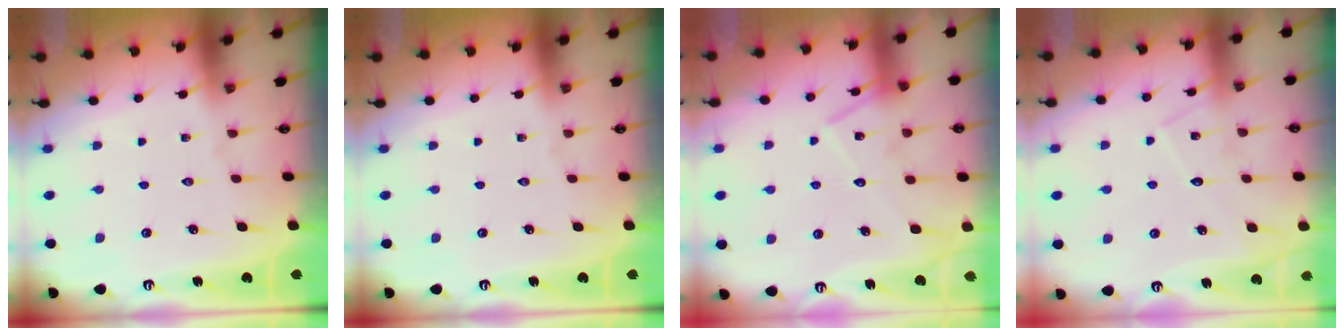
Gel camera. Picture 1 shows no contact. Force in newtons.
{"total": 0.0}
{"total": 13.5, "press": 13.5, "slide": 1.0}
{"total": 8.0, "press": 8.0, "slide": 0.6}